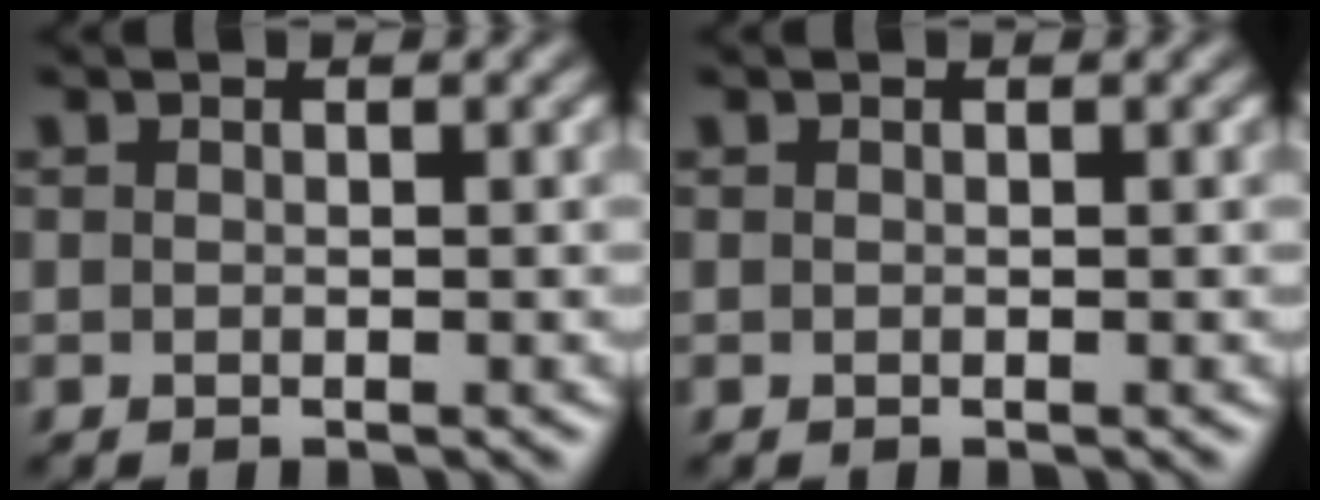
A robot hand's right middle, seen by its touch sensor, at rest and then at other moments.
{"total": 0.0}